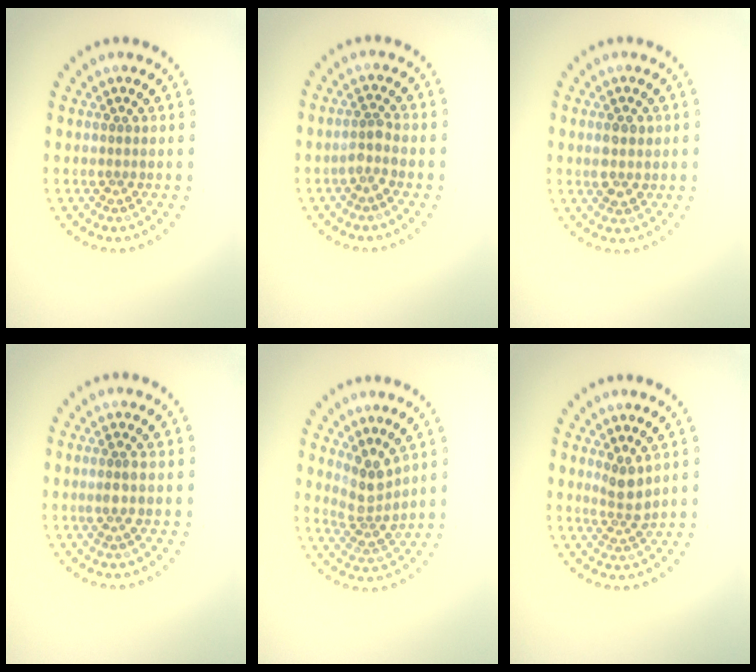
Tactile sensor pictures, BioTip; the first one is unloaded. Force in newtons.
{"total": 1.6, "press": 1.4, "slide": 0.9}
{"total": 2.0, "press": 2.0, "slide": 0.0}
{"total": 1.5, "press": 1.4, "slide": 0.7}
{"total": 2.9, "press": 2.3, "slide": 1.8}
{"total": 2.2, "press": 1.8, "slide": 1.3}